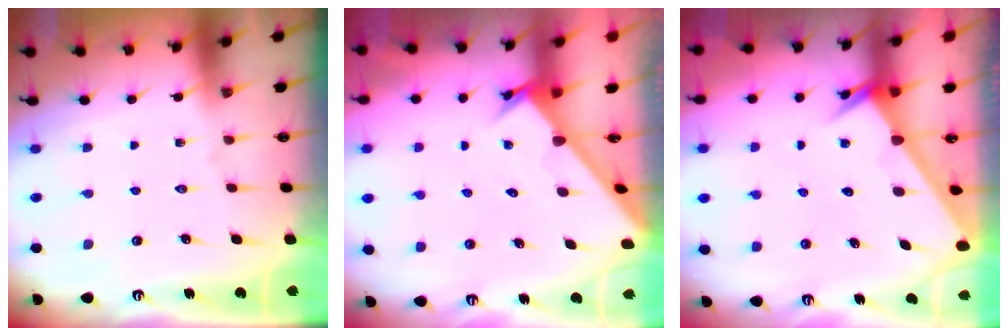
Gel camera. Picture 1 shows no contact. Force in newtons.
{"total": 2.7, "press": 2.7, "slide": 0.2}
{"total": 2.3, "press": 2.3, "slide": 0.1}